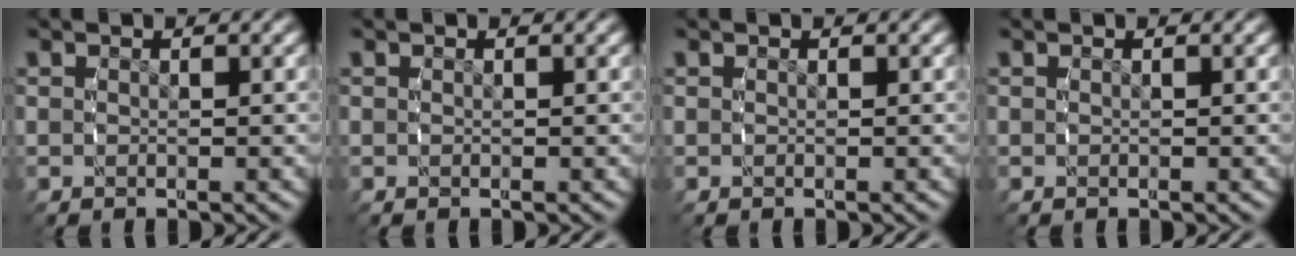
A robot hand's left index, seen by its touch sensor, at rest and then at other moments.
{"total": 0.0}
{"total": 0.0}
{"total": 0.0}